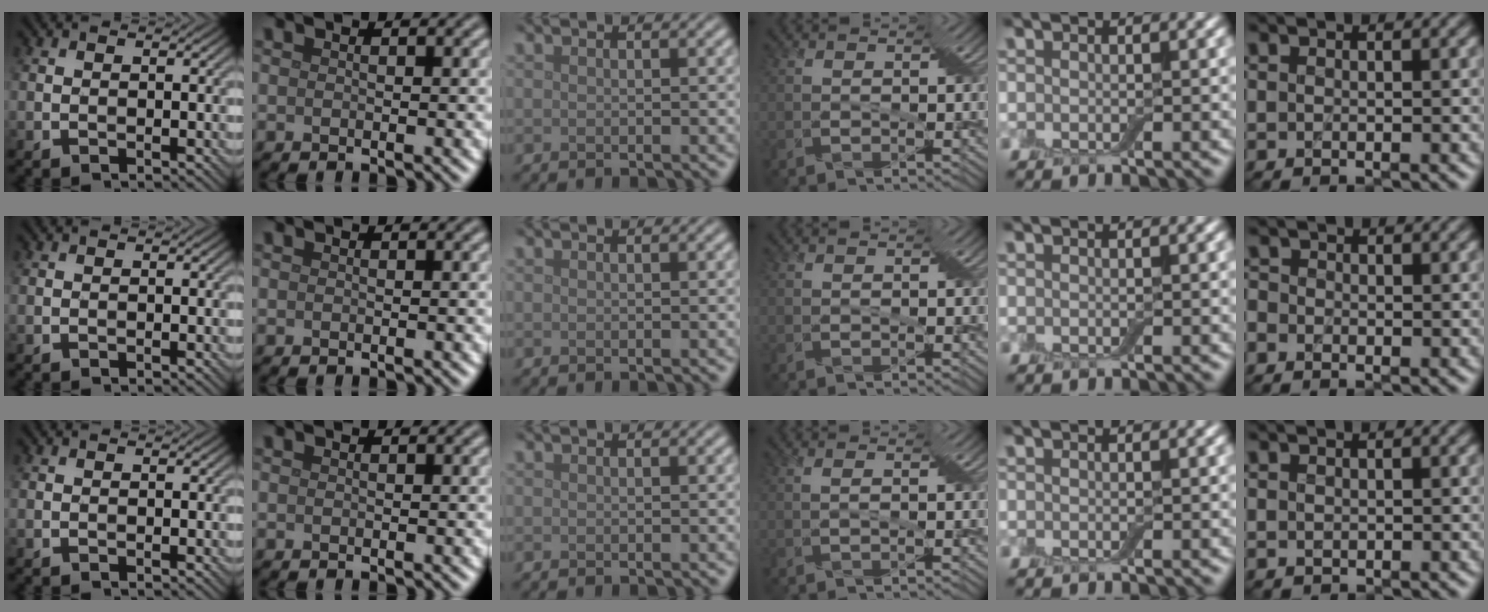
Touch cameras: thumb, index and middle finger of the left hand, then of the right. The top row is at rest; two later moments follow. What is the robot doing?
{"motion": "cut", "object": "aluminum foil"}